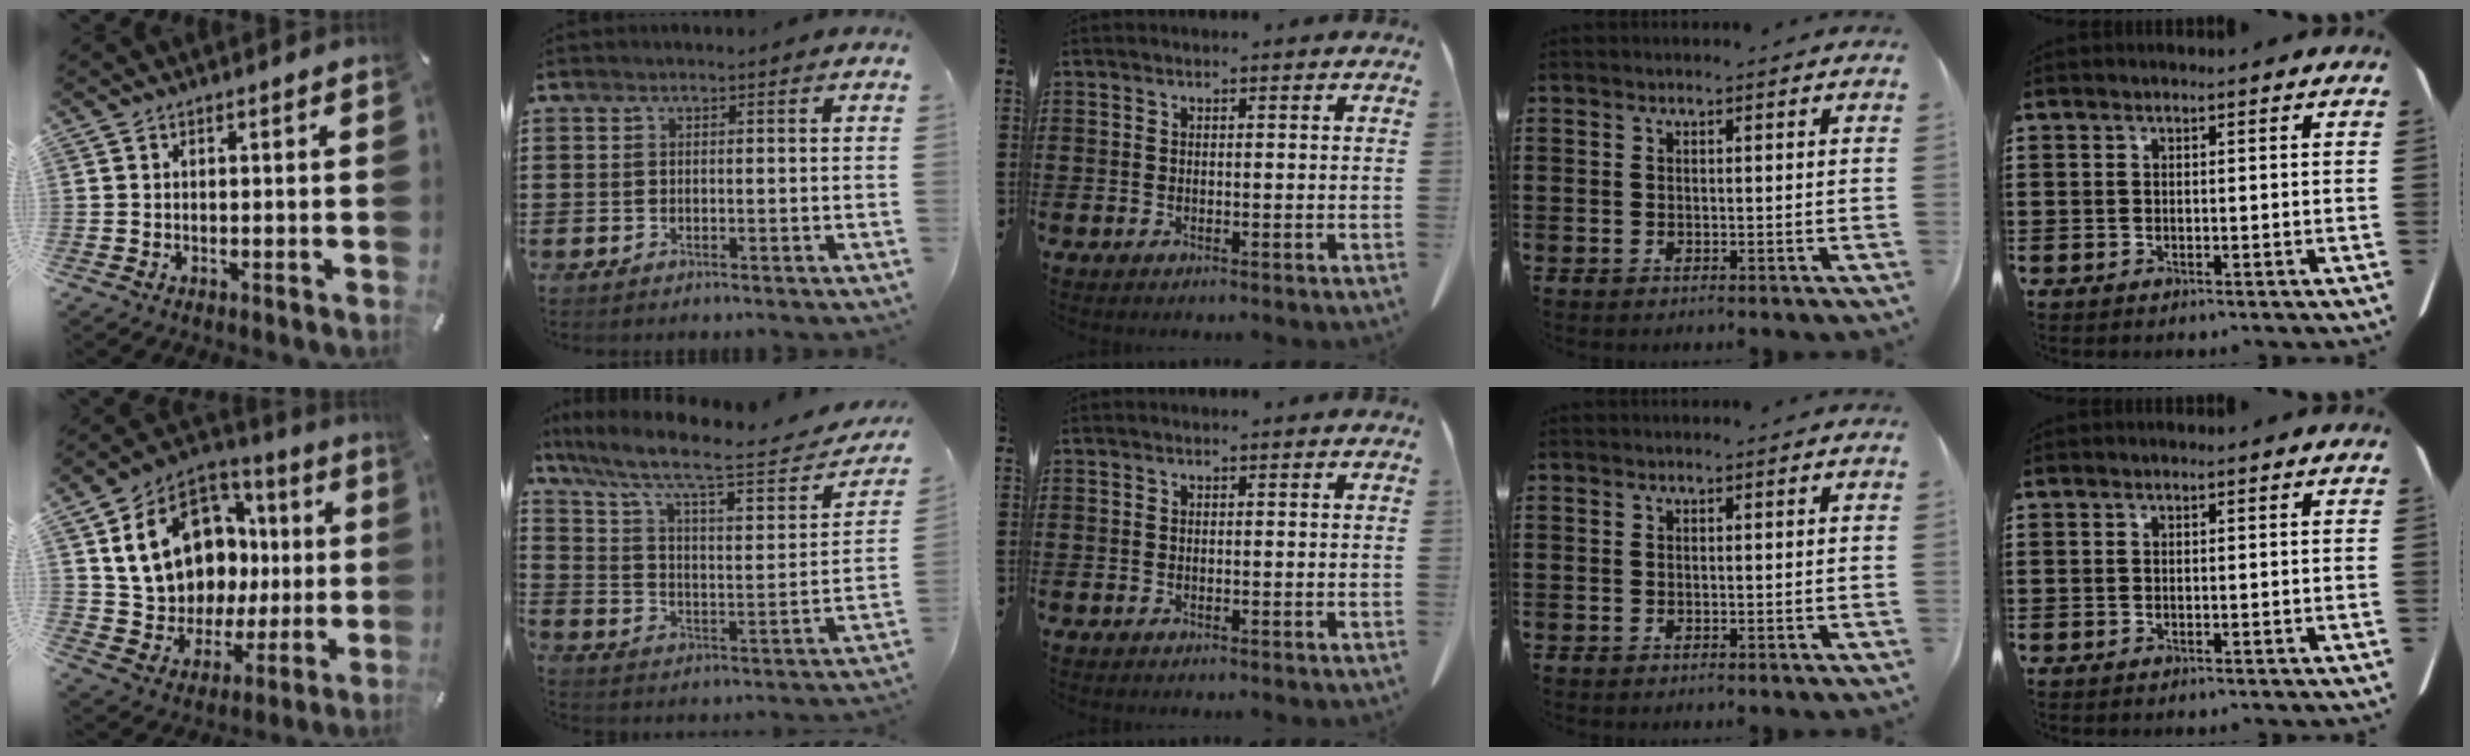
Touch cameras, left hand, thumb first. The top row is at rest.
{"thumb": {"total": 19.1, "force": [4.6, 15.5, 10.3], "torque": [-0.189, -0.020, 0.102]}, "index": {"total": 10.0, "force": [7.3, 1.9, 6.5], "torque": [-0.146, -0.045, 0.117]}}